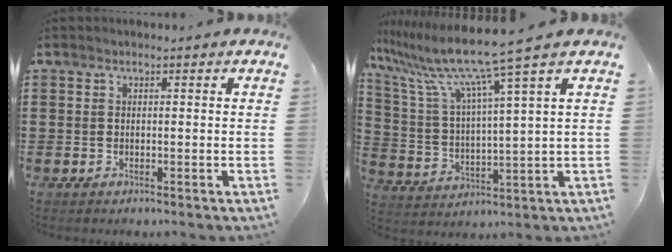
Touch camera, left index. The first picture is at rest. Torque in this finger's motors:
{"motor_torque": [1.69, -0.45, 0.75, 0.21]}